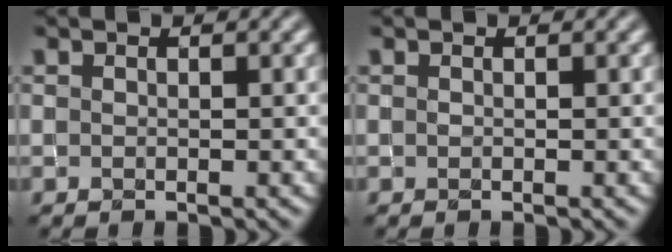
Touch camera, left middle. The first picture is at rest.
{"total": 0.0}